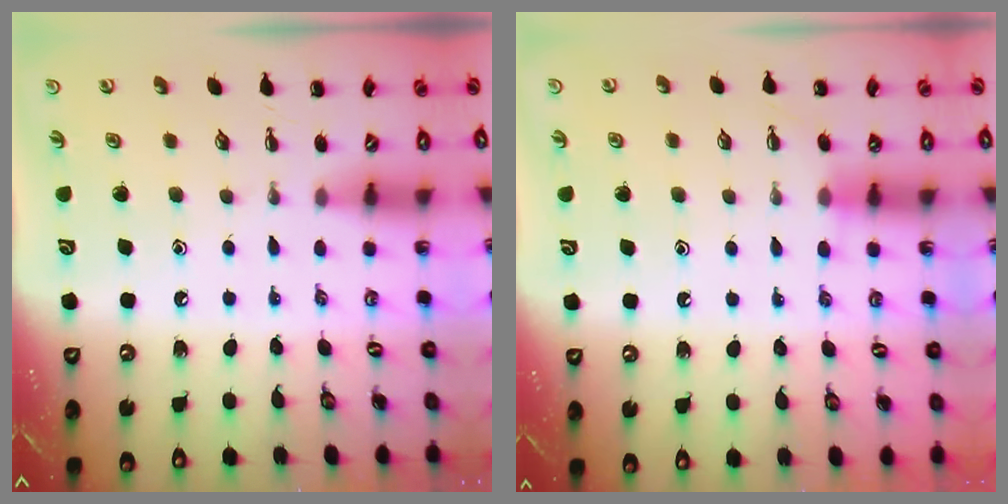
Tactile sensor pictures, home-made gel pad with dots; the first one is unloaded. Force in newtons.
{"total": 4.3, "press": 4.1, "slide": 1.2}